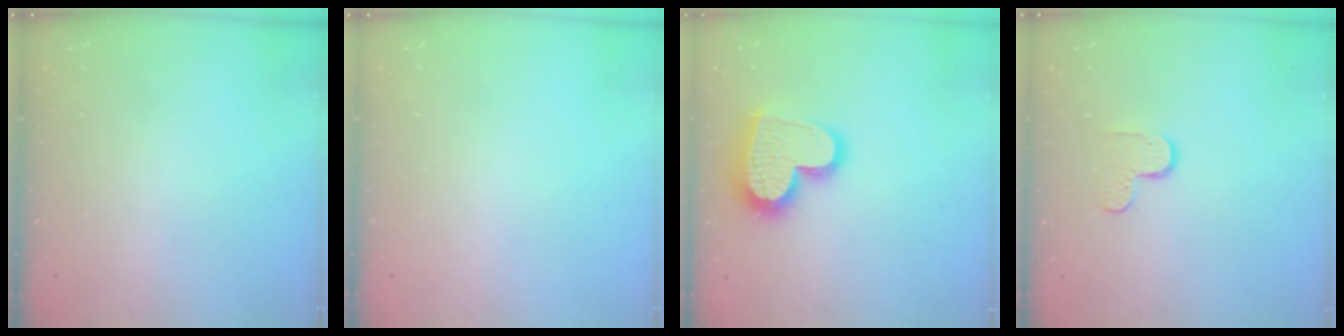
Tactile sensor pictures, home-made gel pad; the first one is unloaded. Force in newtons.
{"total": 0.0}
{"total": 16.6, "press": 16.5, "slide": 1.6}
{"total": 5.1, "press": 5.0, "slide": 0.5}